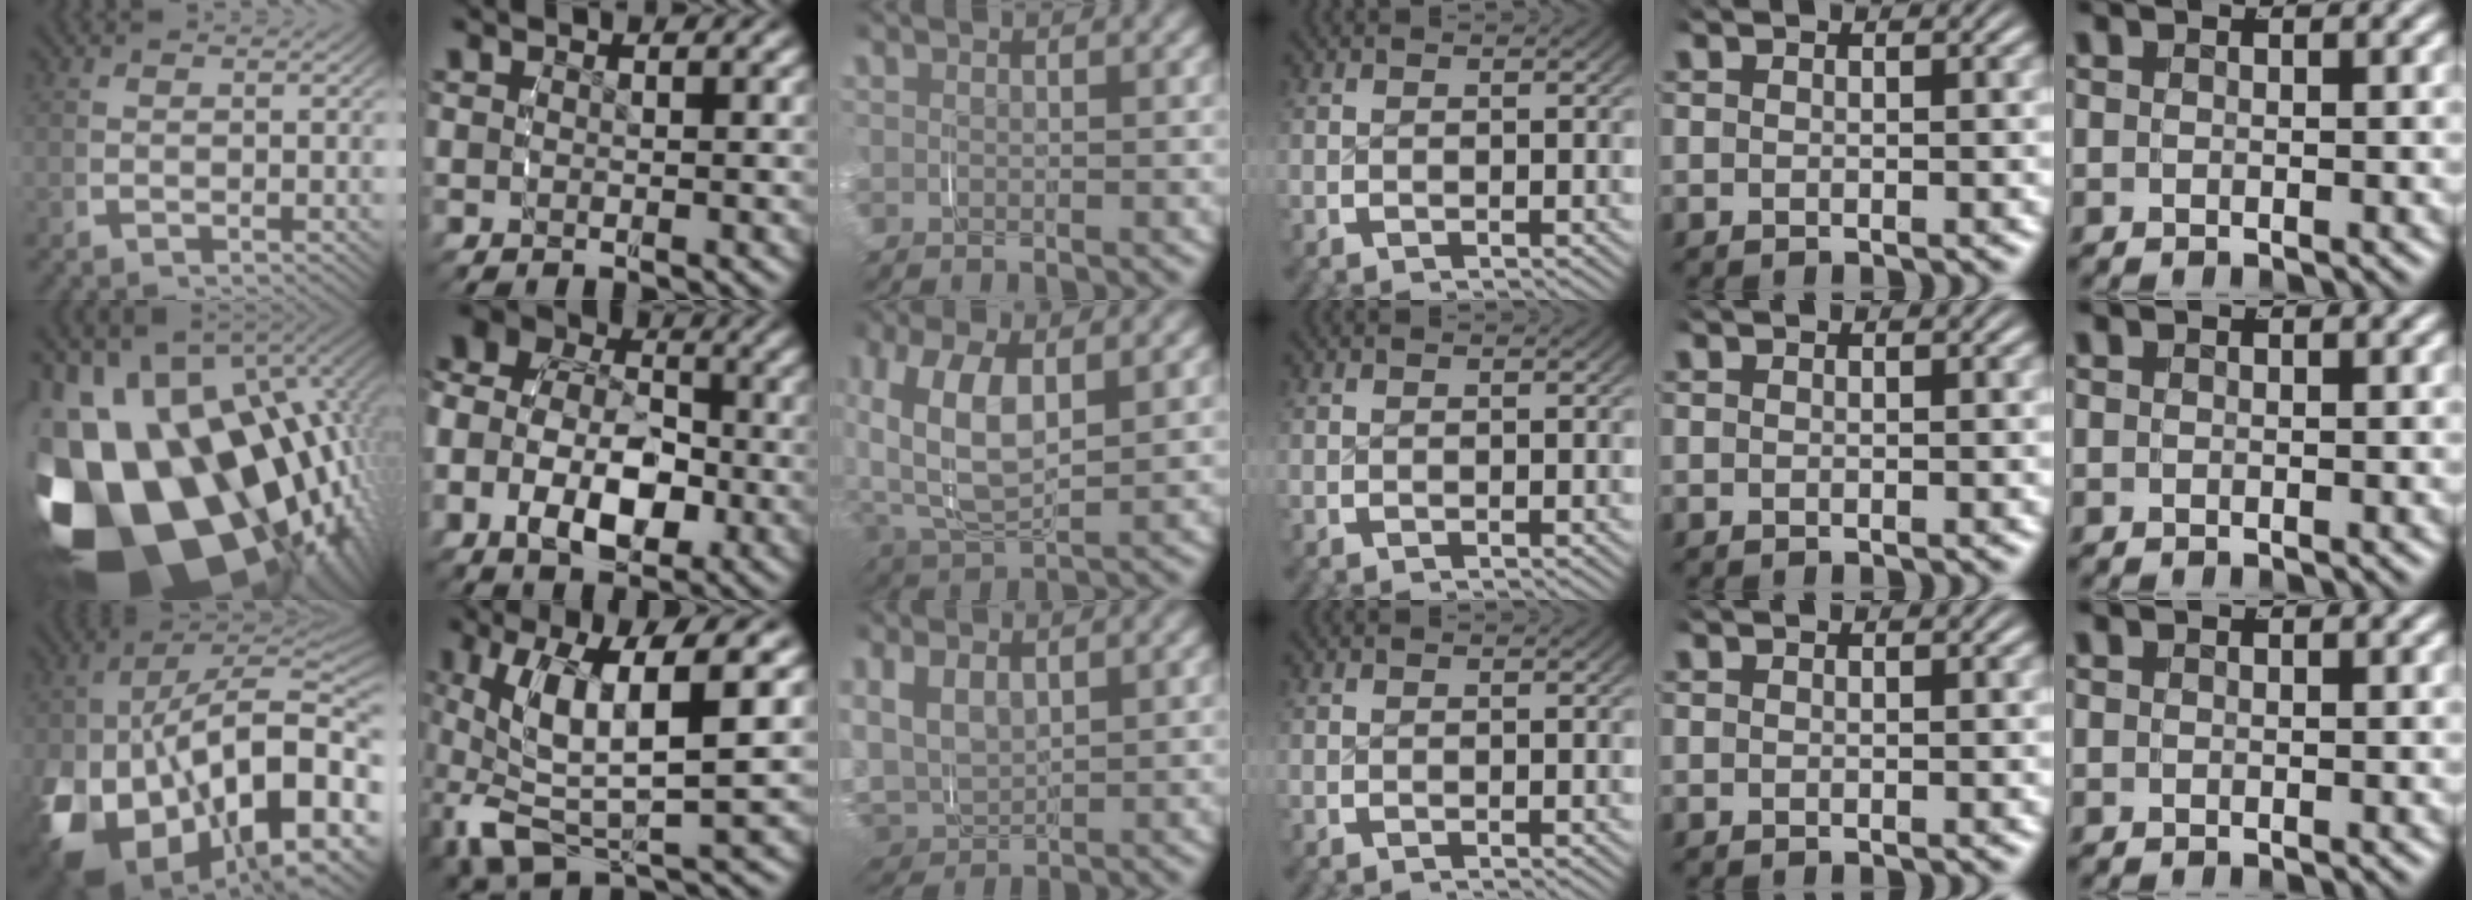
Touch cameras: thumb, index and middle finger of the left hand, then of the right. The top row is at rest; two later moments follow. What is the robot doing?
{"motion": "grasp_and_lifting", "object": "shoes"}